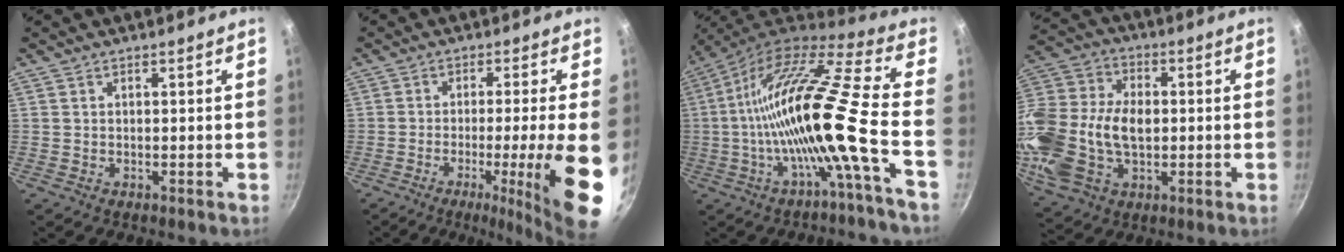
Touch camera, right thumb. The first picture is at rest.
{"total": 14.2, "force": [-4.0, 0.4, 13.6], "torque": [-0.200, 0.000, -0.055]}
{"total": 19.4, "force": [-4.8, 1.4, 18.7], "torque": [-0.322, 0.021, -0.102]}
{"total": 21.2, "force": [-0.9, 14.2, 15.6], "torque": [-0.309, 0.026, -0.017]}